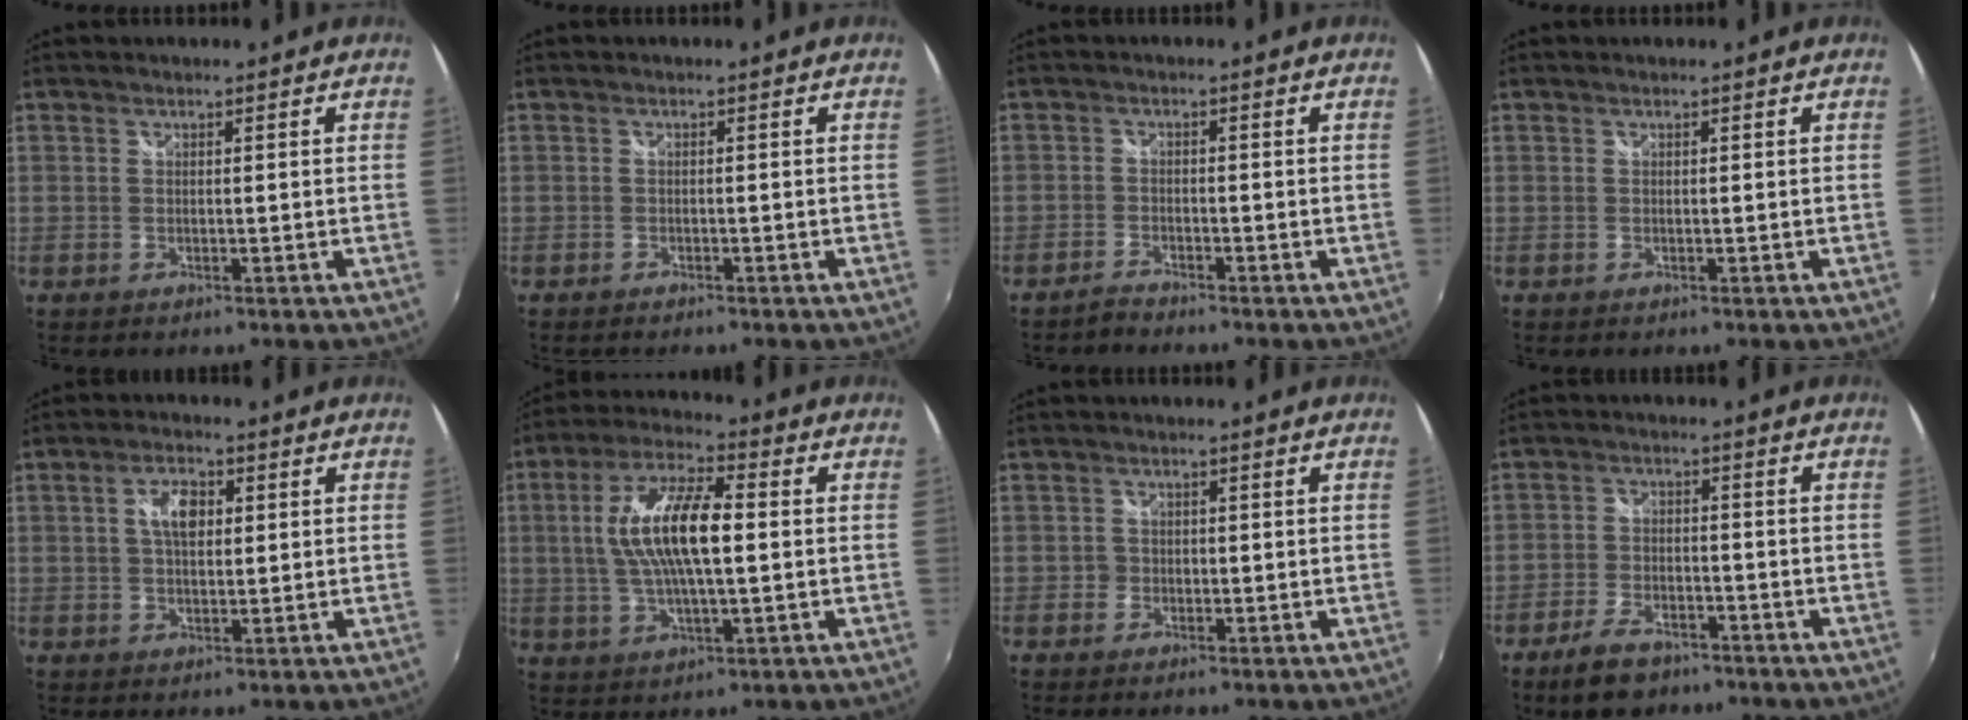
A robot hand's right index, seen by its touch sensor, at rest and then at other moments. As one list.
[{"total": 1.2, "force": [-1.1, 0.5, 0.3], "torque": [-0.012, -0.005, -0.020]}, {"total": 2.2, "force": [-2.1, 0.4, 0.3], "torque": [-0.017, -0.001, -0.046]}, {"total": 0.0}, {"total": 5.2, "force": [1.2, 2.9, 4.2], "torque": [-0.075, 0.012, 0.021]}, {"total": 13.5, "force": [1.0, 4.3, 12.7], "torque": [-0.246, 0.012, 0.016]}, {"total": 1.7, "force": [-0.6, 1.6, 0.1], "torque": [-0.001, 0.000, -0.011]}, {"total": 7.8, "force": [-5.6, 3.9, 3.8], "torque": [-0.101, -0.002, -0.097]}]